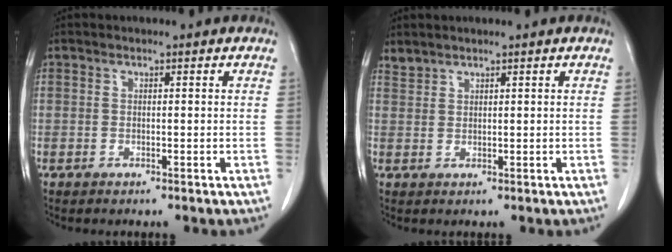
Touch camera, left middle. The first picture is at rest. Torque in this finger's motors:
{"motor_torque": [0.38, -0.53, -0.08, -0.01]}